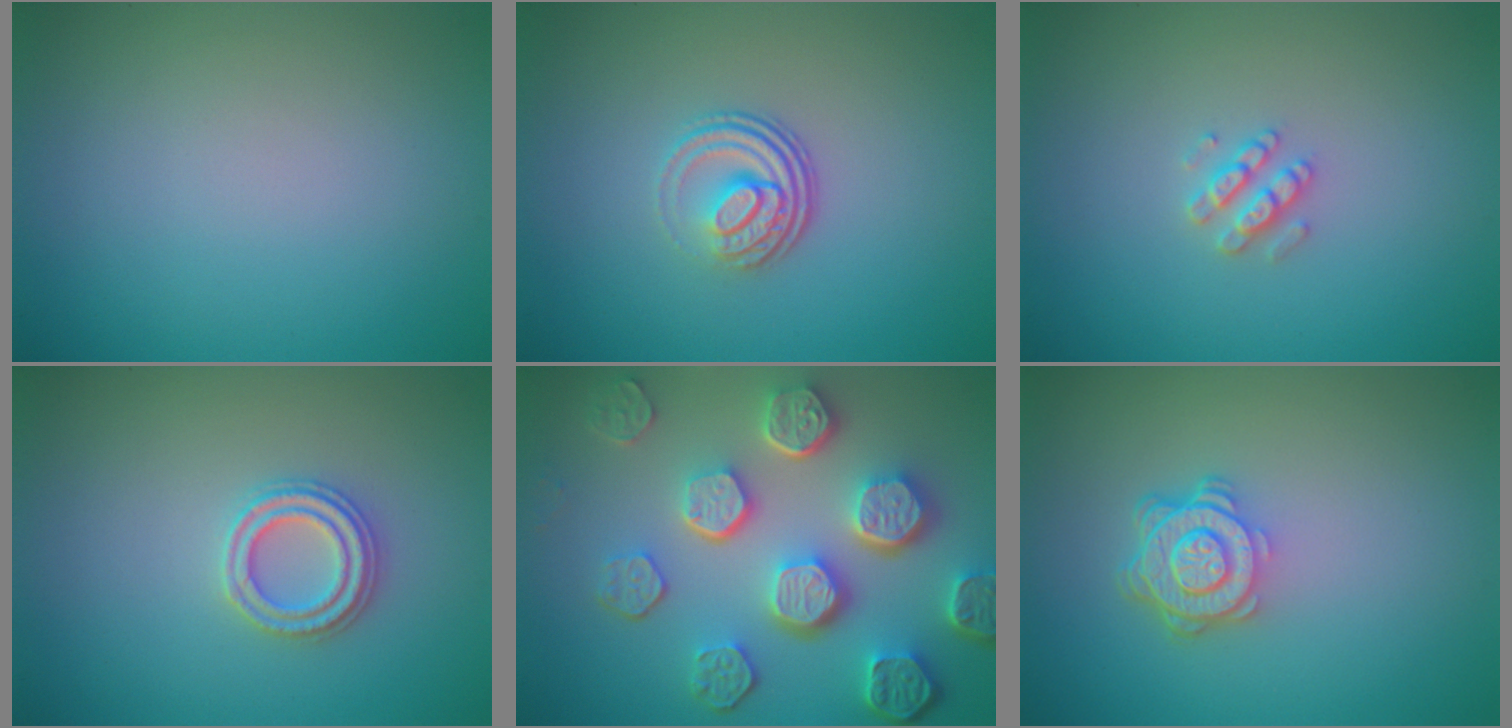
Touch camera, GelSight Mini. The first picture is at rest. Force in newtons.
{"total": 3.6, "press": 2.5, "slide": 2.6}
{"total": 1.9, "press": 1.9, "slide": 0.3}
{"total": 2.4, "press": 2.4, "slide": 0.2}
{"total": 8.6, "press": 6.3, "slide": 5.9}
{"total": 4.3, "press": 3.2, "slide": 2.9}